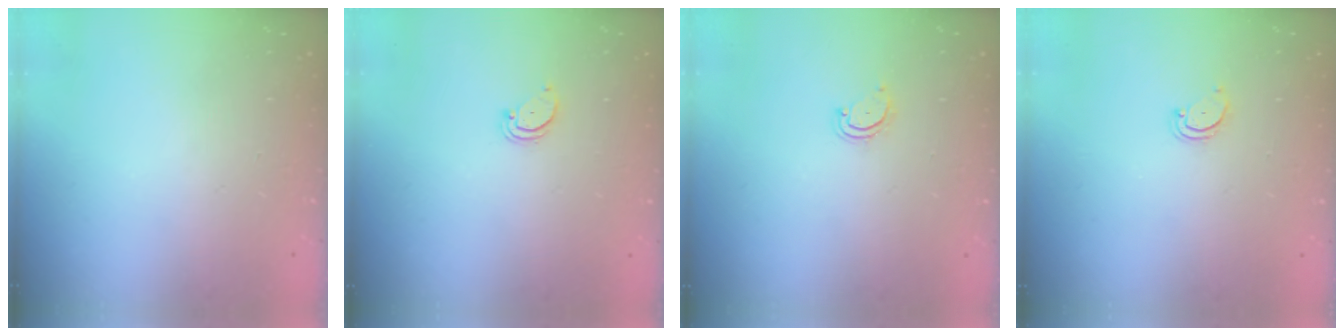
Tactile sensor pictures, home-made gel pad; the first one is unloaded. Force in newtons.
{"total": 1.4, "press": 1.3, "slide": 0.1}
{"total": 3.6, "press": 3.5, "slide": 0.4}
{"total": 2.7, "press": 2.7, "slide": 0.3}